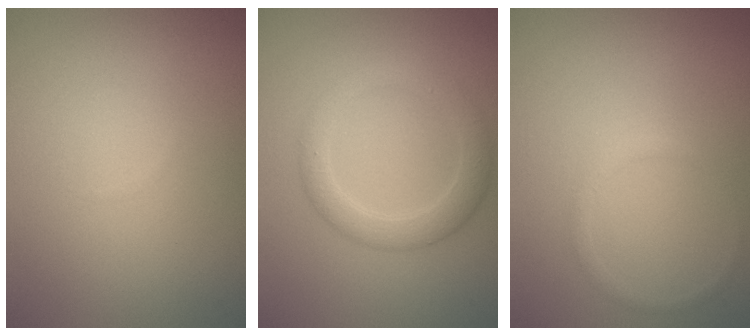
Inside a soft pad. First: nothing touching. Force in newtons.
{"total": 3.0, "press": 3.0, "slide": 0.2}
{"total": 0.8, "press": 0.8, "slide": 0.0}